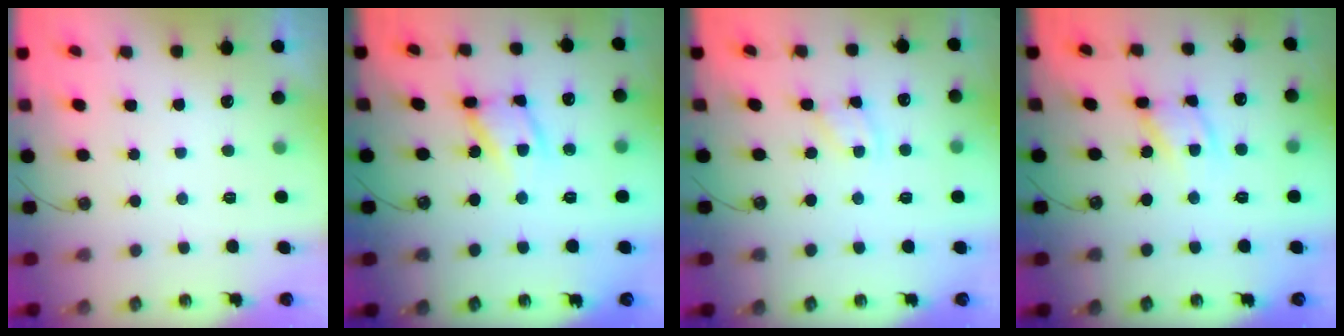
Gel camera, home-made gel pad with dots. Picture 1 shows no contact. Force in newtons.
{"total": 13.4, "press": 13.4, "slide": 1.0}
{"total": 1.7, "press": 1.7, "slide": 0.3}
{"total": 12.1, "press": 12.0, "slide": 1.3}